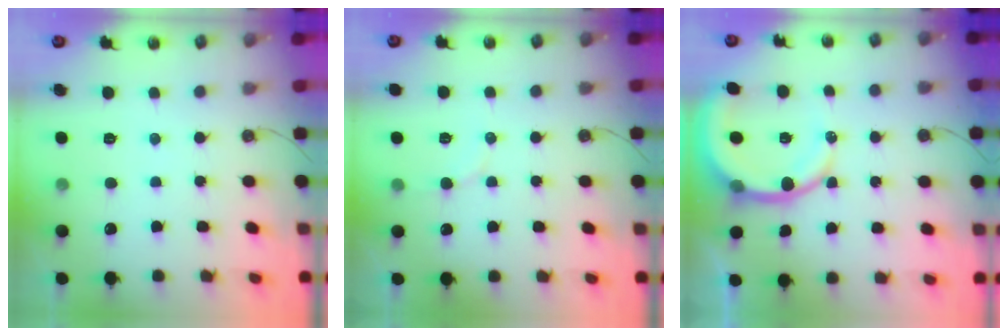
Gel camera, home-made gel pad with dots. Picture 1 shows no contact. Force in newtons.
{"total": 5.3, "press": 5.2, "slide": 0.5}
{"total": 11.0, "press": 10.9, "slide": 1.4}